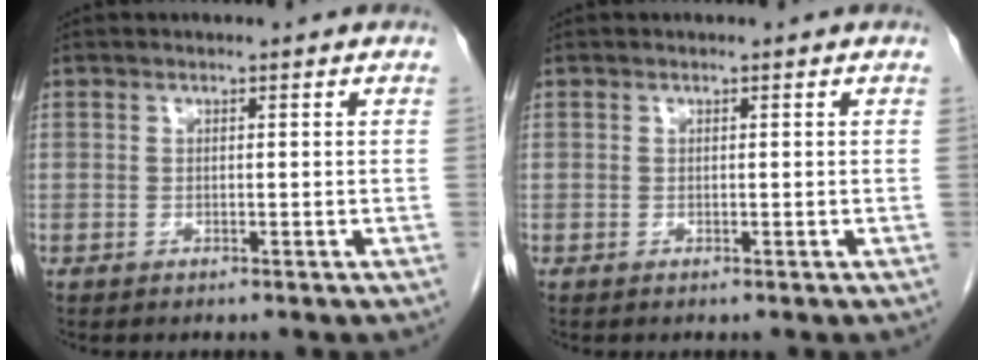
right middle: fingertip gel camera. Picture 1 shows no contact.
{"total": 0.0}